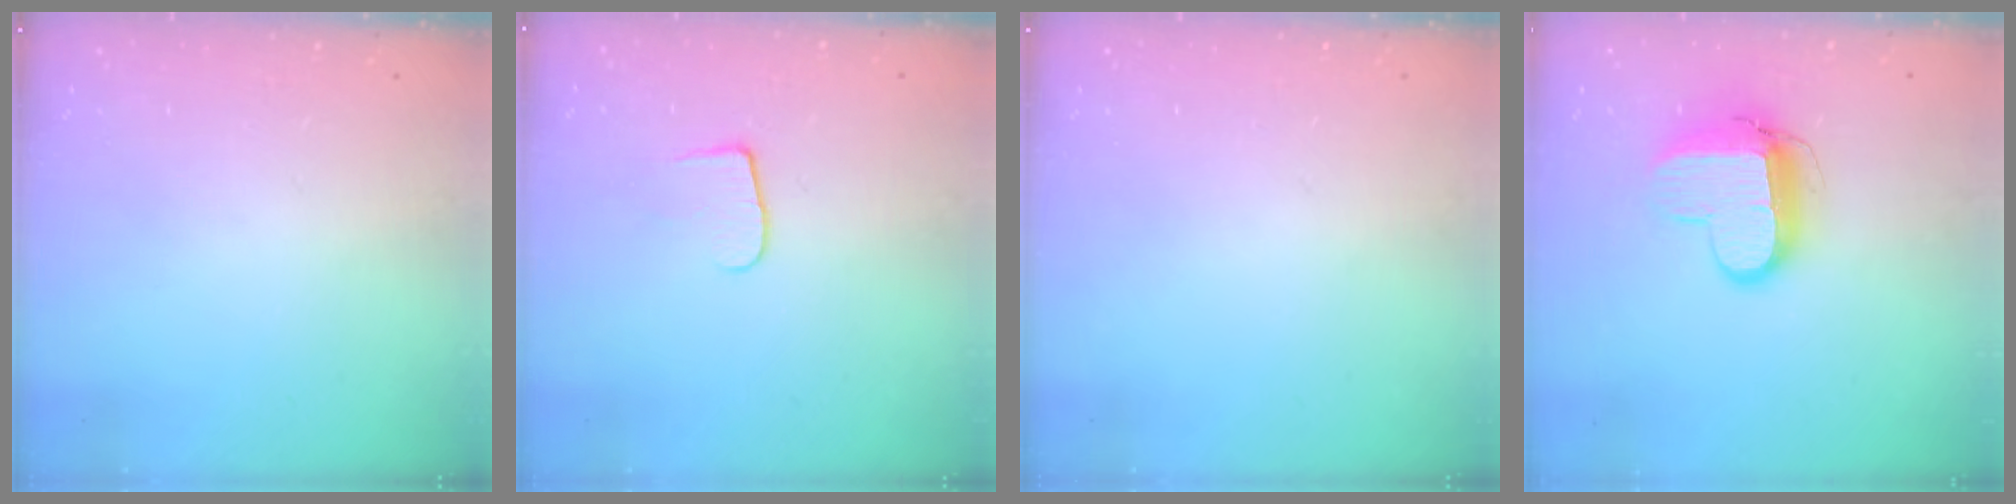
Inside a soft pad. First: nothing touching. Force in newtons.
{"total": 6.1, "press": 6.0, "slide": 0.6}
{"total": 0.0}
{"total": 11.4, "press": 11.3, "slide": 0.9}